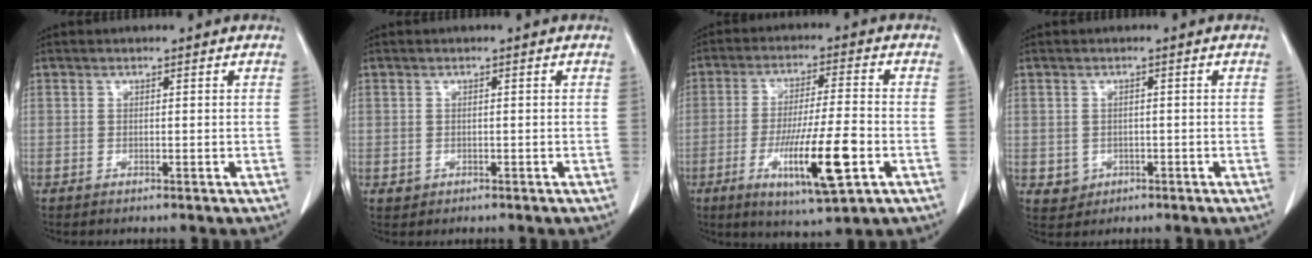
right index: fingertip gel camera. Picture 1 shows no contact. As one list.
[{"total": 1.1, "force": [-0.3, 1.0, 0.1], "torque": [-0.006, 0.003, 0.001]}, {"total": 13.1, "force": [-4.4, 1.1, 12.2], "torque": [-0.218, -0.019, -0.070]}, {"total": 2.9, "force": [-0.7, 2.8, 0.5], "torque": [-0.007, 0.005, 0.000]}]